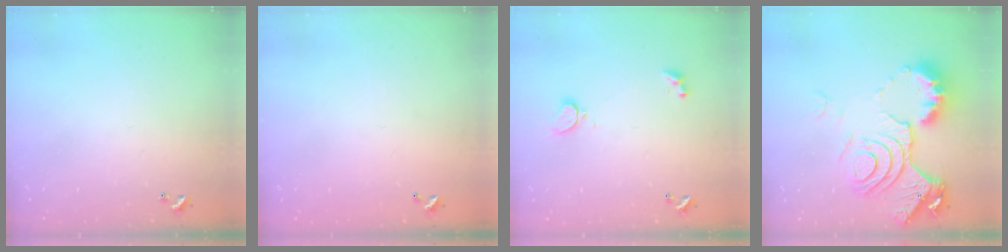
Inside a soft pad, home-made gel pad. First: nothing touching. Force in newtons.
{"total": 2.7, "press": 2.7, "slide": 0.1}
{"total": 1.9, "press": 1.8, "slide": 0.6}
{"total": 17.0, "press": 17.0, "slide": 1.8}